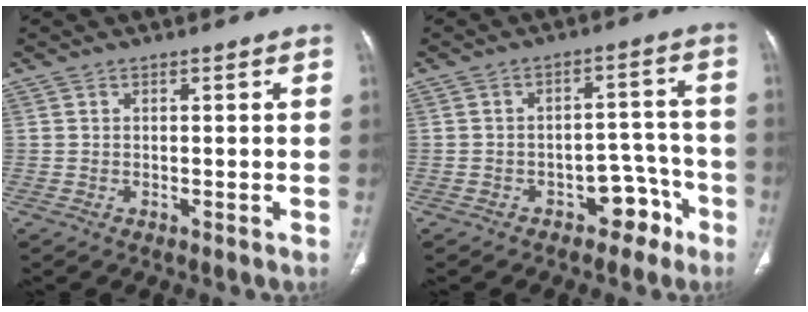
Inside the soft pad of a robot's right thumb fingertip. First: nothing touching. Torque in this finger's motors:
{"motor_torque": [4.74, 0.27, 0.90, -1.86, 0.38]}